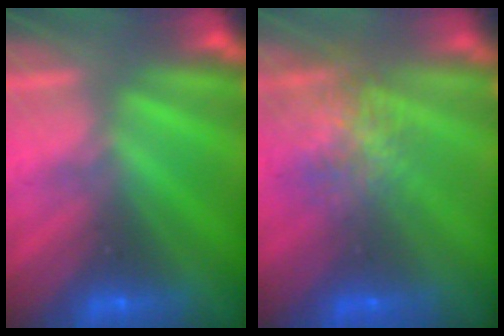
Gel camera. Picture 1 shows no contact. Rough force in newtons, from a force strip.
{"total": 7.1}